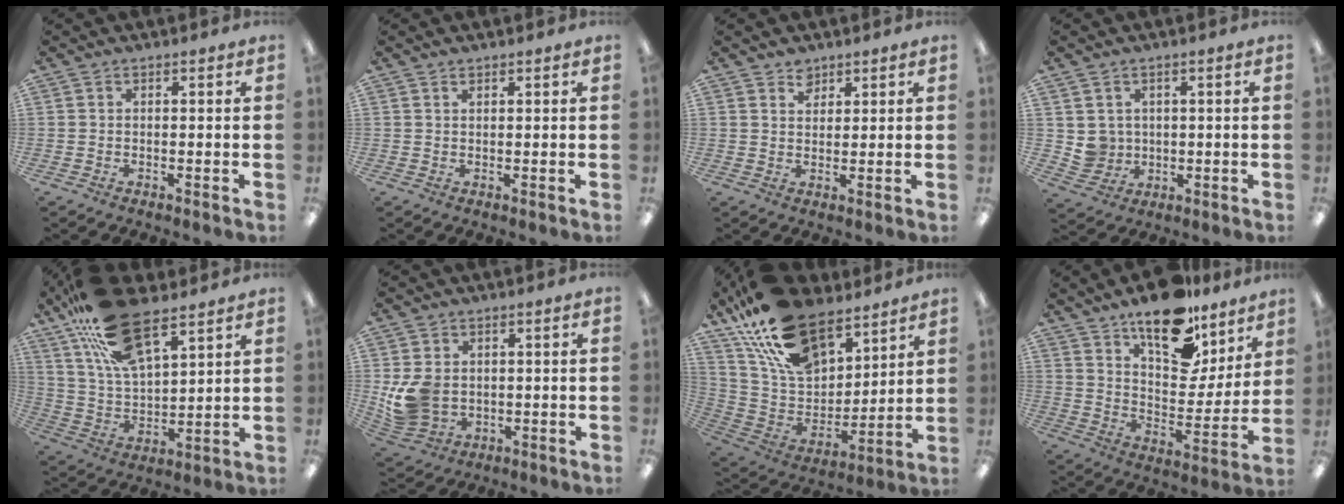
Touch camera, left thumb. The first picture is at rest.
{"total": 0.8, "force": [0.7, 0.3, 0.2], "torque": [-0.006, -0.001, 0.014]}
{"total": 3.4, "force": [2.6, 2.1, 0.7], "torque": [-0.003, -0.010, 0.048]}
{"total": 4.9, "force": [1.9, 4.5, 0.3], "torque": [-0.015, -0.003, 0.041]}
{"total": 21.2, "force": [13.6, 9.3, 13.4], "torque": [-0.248, -0.051, 0.244]}
{"total": 9.4, "force": [0.1, 7.6, 5.4], "torque": [-0.123, 0.004, 0.005]}
{"total": 23.5, "force": [15.8, 12.3, 12.3], "torque": [-0.232, -0.079, 0.292]}
{"total": 18.3, "force": [13.8, 8.1, 8.9], "torque": [-0.133, -0.095, 0.239]}